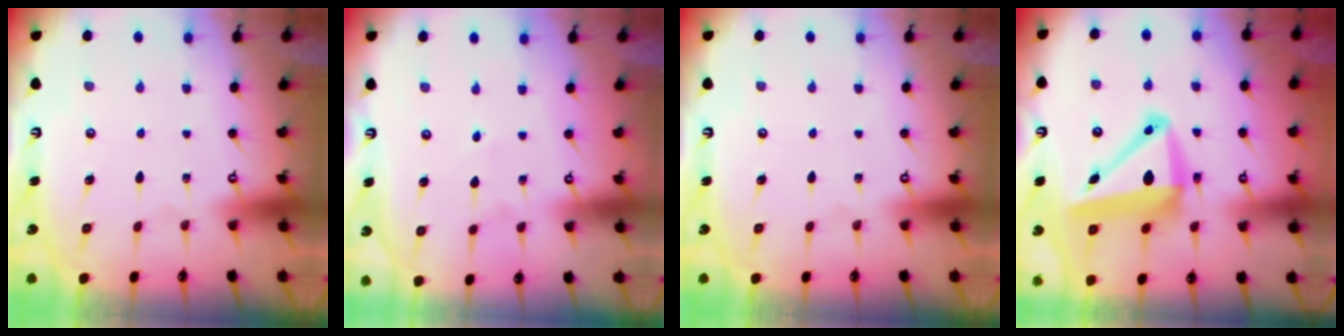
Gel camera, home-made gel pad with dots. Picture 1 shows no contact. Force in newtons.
{"total": 1.4, "press": 1.3, "slide": 0.1}
{"total": 0.0}
{"total": 13.5, "press": 12.8, "slide": 4.3}